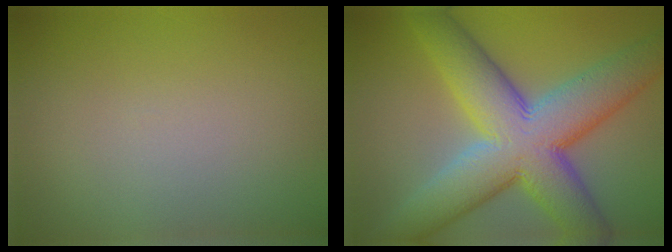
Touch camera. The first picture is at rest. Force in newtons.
{"total": 12.9, "press": 12.9, "slide": 0.5}